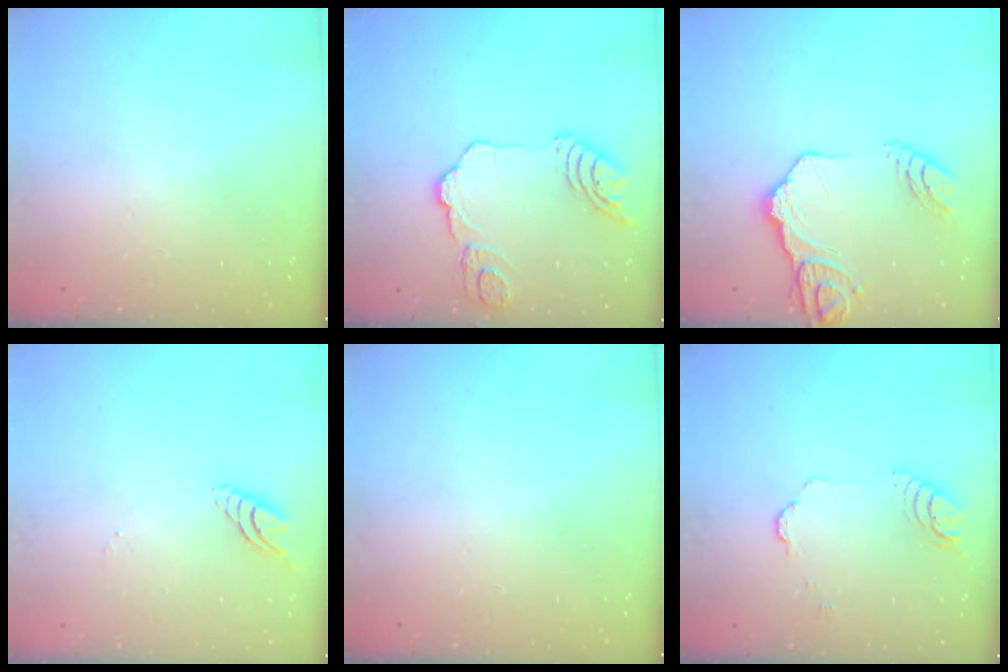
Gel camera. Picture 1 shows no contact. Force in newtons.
{"total": 13.7, "press": 13.6, "slide": 1.5}
{"total": 15.8, "press": 15.8, "slide": 1.3}
{"total": 7.8, "press": 7.8, "slide": 0.6}
{"total": 0.0}
{"total": 4.2, "press": 4.2, "slide": 0.4}